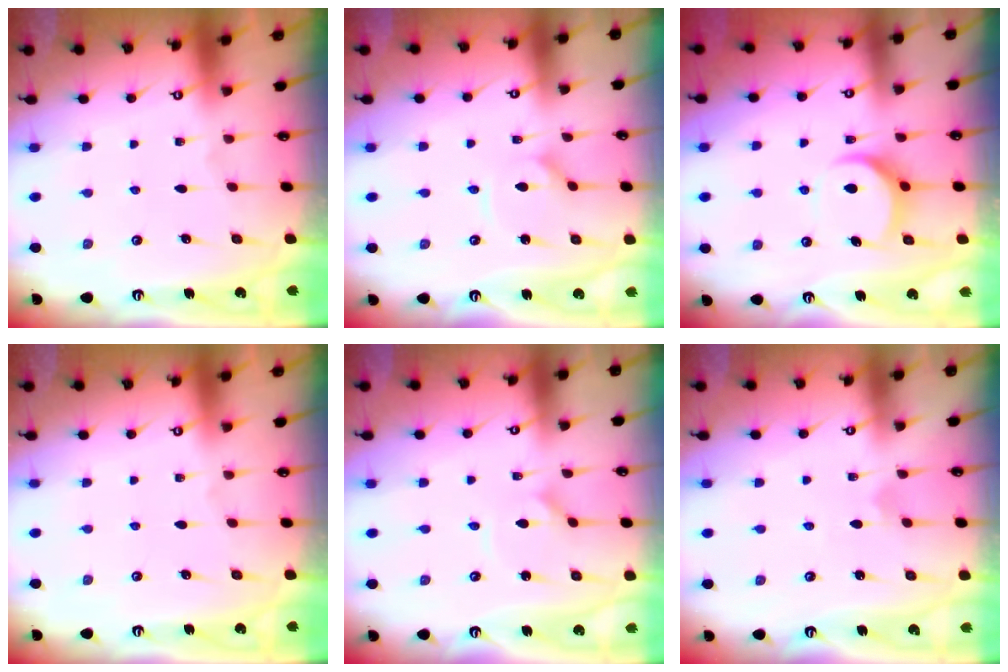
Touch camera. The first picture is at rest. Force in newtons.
{"total": 2.7, "press": 2.6, "slide": 0.4}
{"total": 8.9, "press": 8.8, "slide": 0.9}
{"total": 0.0}
{"total": 0.8, "press": 0.8, "slide": 0.1}
{"total": 2.4, "press": 2.4, "slide": 0.1}